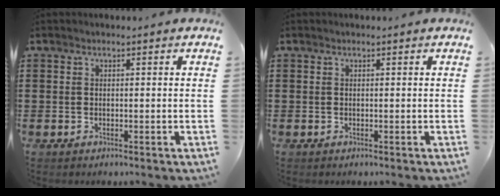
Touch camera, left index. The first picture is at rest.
{"total": 0.0}